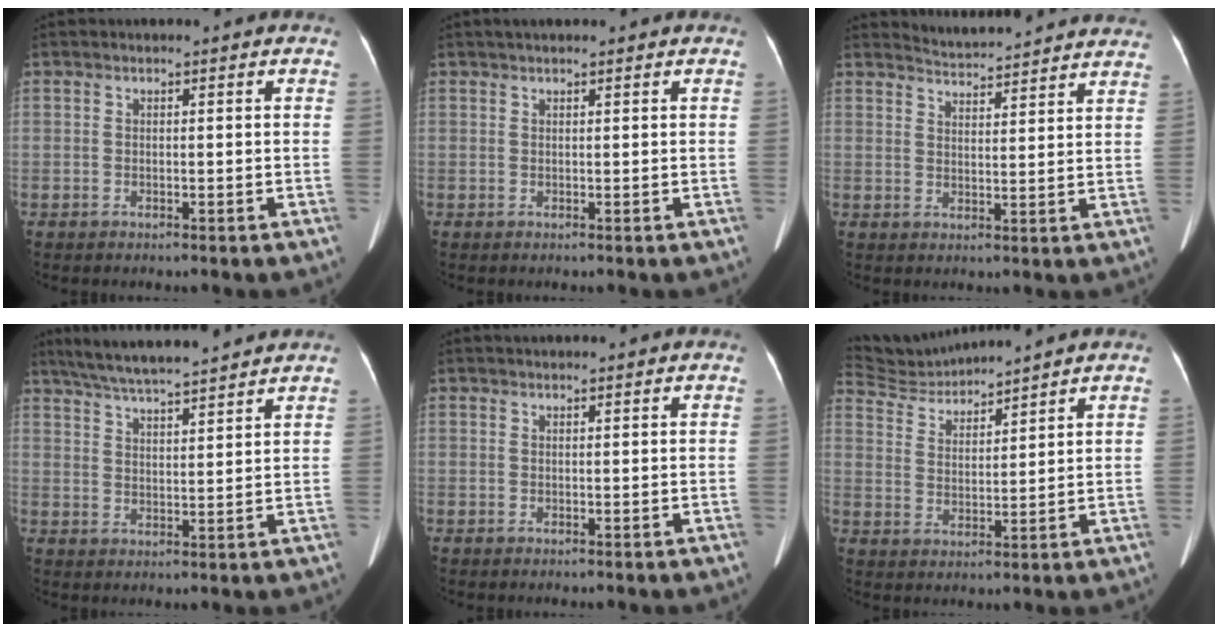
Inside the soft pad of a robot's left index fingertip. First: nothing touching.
{"total": 1.6, "force": [1.0, 0.4, 1.3], "torque": [-0.016, 0.024, 0.016]}
{"total": 12.0, "force": [11.8, 0.8, 2.2], "torque": [-0.030, 0.003, 0.142]}
{"total": 12.1, "force": [10.7, 0.5, 5.6], "torque": [-0.102, 0.024, 0.170]}
{"total": 2.1, "force": [1.8, 0.3, 1.0], "torque": [-0.010, 0.028, 0.024]}
{"total": 7.0, "force": [6.9, -0.6, 0.4], "torque": [-0.023, 0.021, 0.147]}